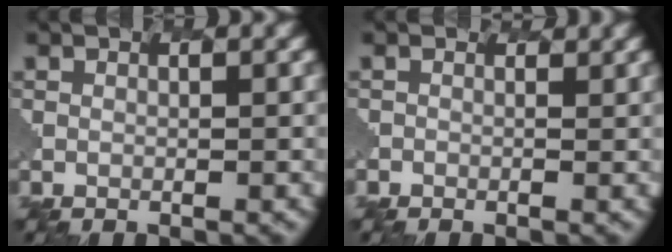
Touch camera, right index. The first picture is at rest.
{"total": 0.9, "force": [-0.7, 0.4, -0.4], "torque": [0.003, -0.002, -0.014]}